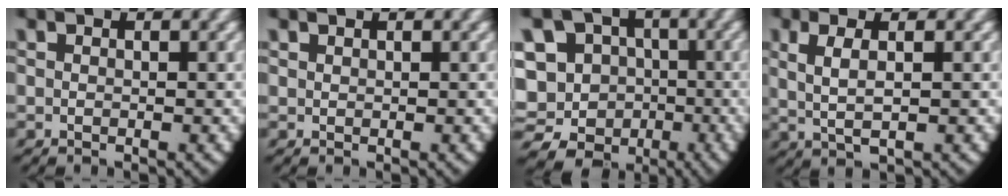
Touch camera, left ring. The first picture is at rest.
{"total": 0.6, "force": [0.5, -0.3, 0.0], "torque": [-0.001, -0.005, 0.017]}
{"total": 18.4, "force": [-3.7, 16.7, 6.9], "torque": [-0.186, -0.079, -0.063]}
{"total": 4.2, "force": [0.9, 2.1, 3.5], "torque": [-0.084, -0.002, 0.022]}